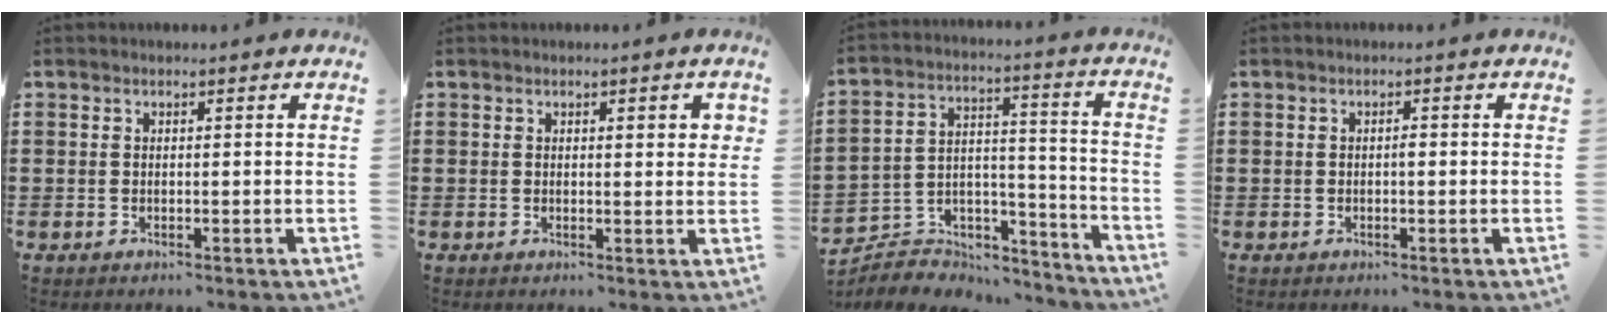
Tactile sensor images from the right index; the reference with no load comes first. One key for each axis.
{"total": 1.3, "fx": 0.5, "fy": 0.3, "fz": 1.1, "tx": -0.014, "ty": 0.001, "tz": 0.005}
{"total": 5.2, "fx": -4.3, "fy": 2.9, "fz": 0.5, "tx": -0.013, "ty": 0.008, "tz": -0.086}
{"total": 0.7, "fx": -0.2, "fy": 0.2, "fz": 0.6, "tx": -0.013, "ty": -0.004, "tz": -0.002}